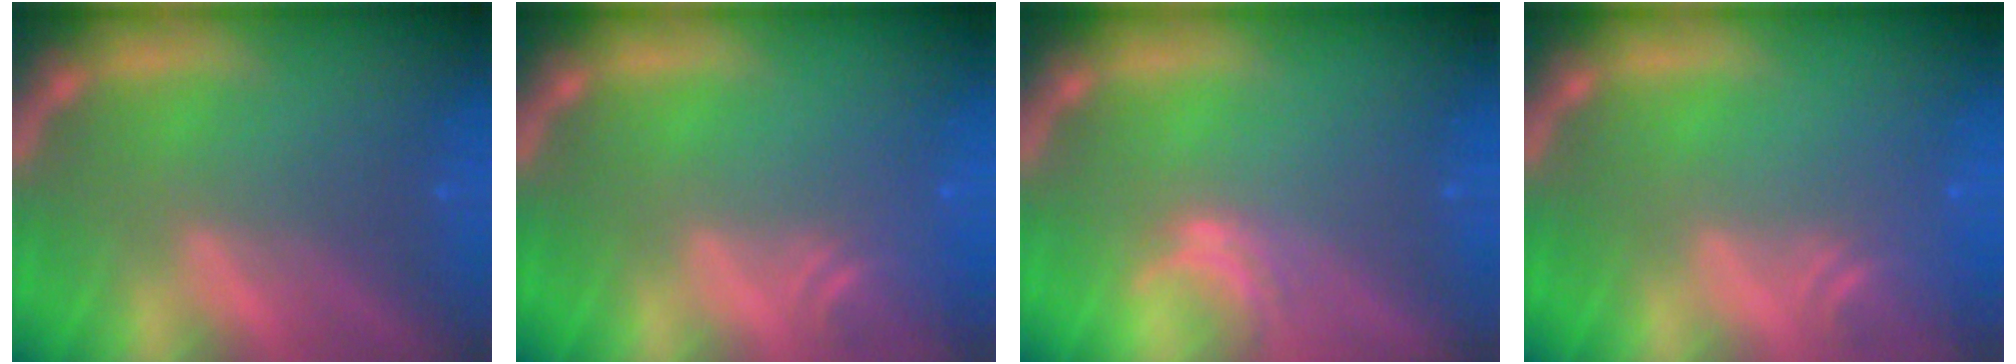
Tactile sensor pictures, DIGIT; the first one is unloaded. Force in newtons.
{"total": 2.4}
{"total": 1.5}
{"total": 2.4}